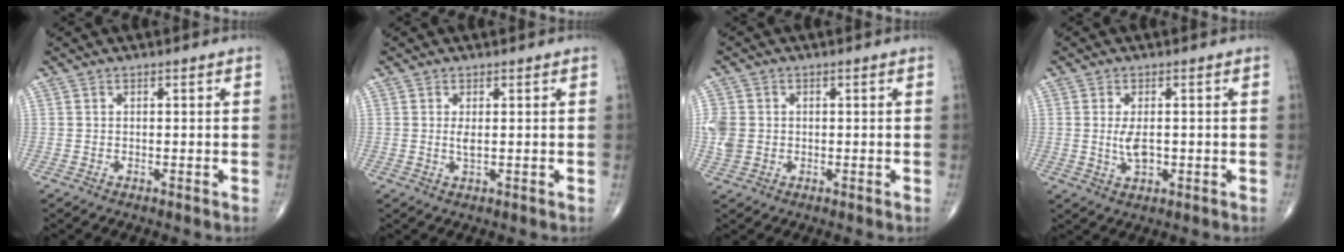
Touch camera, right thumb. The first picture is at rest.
{"total": 1.5, "force": [0.2, 0.4, 1.4], "torque": [-0.030, -0.005, 0.007]}
{"total": 5.1, "force": [-0.2, 4.2, 2.8], "torque": [-0.059, 0.006, -0.001]}
{"total": 4.0, "force": [-0.1, 2.0, 3.5], "torque": [-0.066, -0.008, 0.000]}